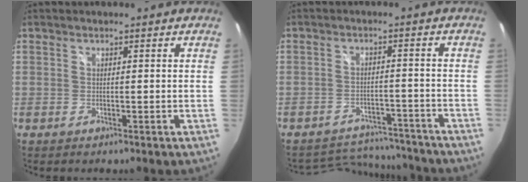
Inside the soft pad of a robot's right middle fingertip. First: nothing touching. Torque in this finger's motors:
{"motor_torque": [-0.82, -0.60, -0.08, -0.06]}